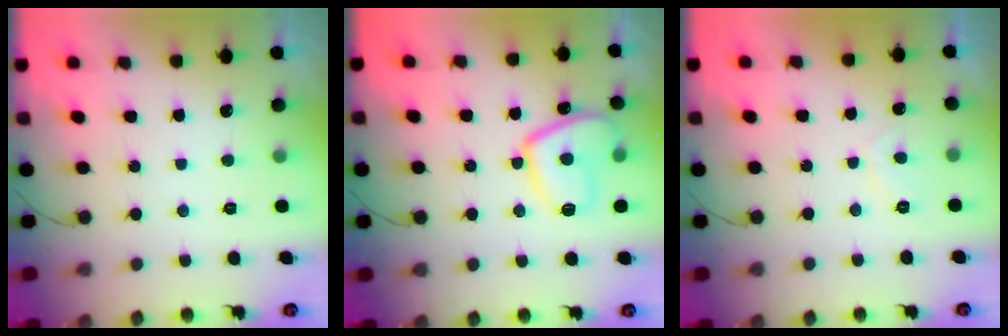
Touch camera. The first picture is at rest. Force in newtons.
{"total": 11.5, "press": 11.4, "slide": 1.3}
{"total": 1.3, "press": 1.2, "slide": 0.6}